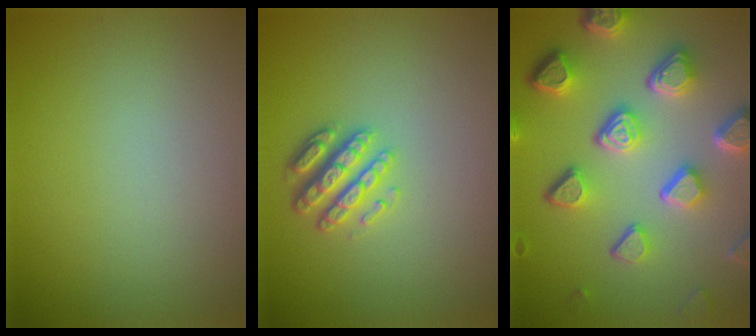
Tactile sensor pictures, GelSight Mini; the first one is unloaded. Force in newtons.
{"total": 2.9, "press": 2.8, "slide": 1.1}
{"total": 7.5, "press": 5.6, "slide": 5.0}